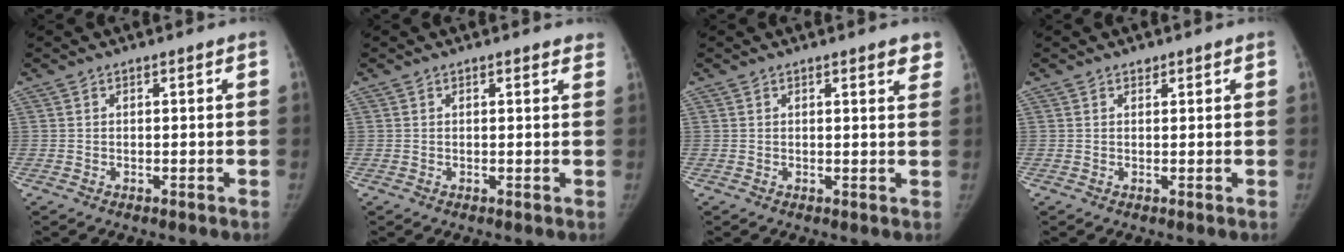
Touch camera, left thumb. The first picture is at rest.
{"total": 1.6, "force": [1.4, 0.6, 0.5], "torque": [0.004, -0.003, 0.008]}
{"total": 3.1, "force": [2.1, 0.9, 2.1], "torque": [-0.010, -0.008, 0.021]}
{"total": 0.7, "force": [0.6, 0.5, 0.1], "torque": [0.004, -0.004, 0.006]}